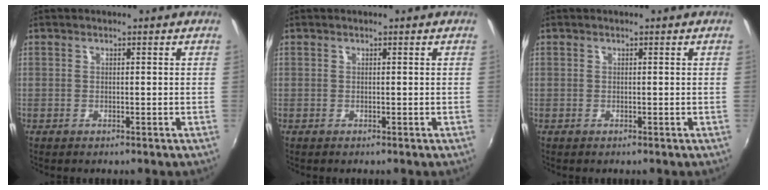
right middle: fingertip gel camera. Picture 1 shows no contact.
{"total": 0.0}
{"total": 0.0}